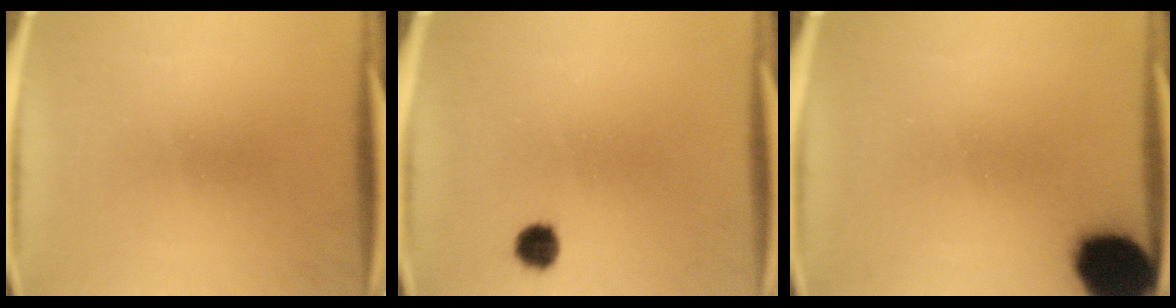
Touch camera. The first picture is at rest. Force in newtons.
{"total": 3.3}
{"total": 15.9}